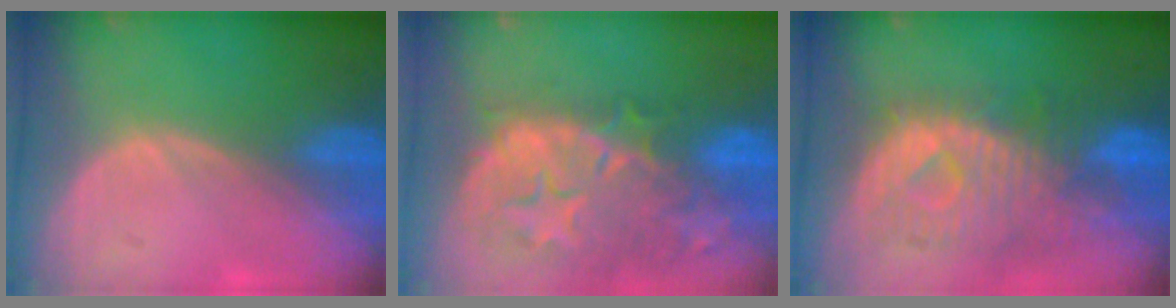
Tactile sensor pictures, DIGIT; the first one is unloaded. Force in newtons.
{"total": 14.8, "press": 11.9, "slide": 8.8}
{"total": 10.8, "press": 9.6, "slide": 5.0}